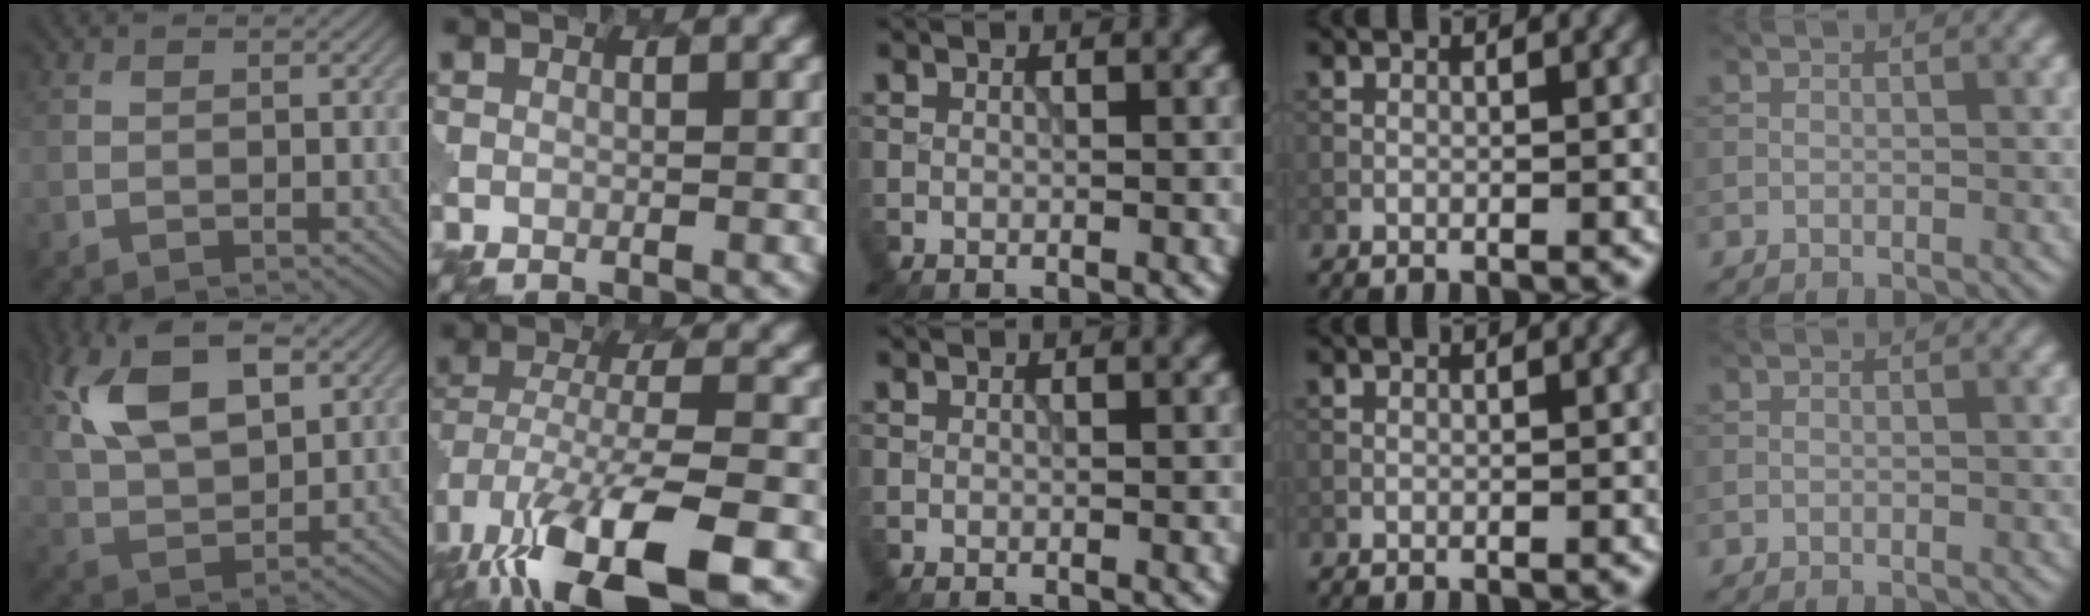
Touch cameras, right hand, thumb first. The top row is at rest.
{"thumb": {"total": 13.4, "force": [5.4, 6.9, 10.1], "torque": [-0.226, 0.015, 0.103]}, "index": {"total": 14.0, "force": [-8.4, 5.2, 9.9], "torque": [-0.227, -0.035, -0.128]}}